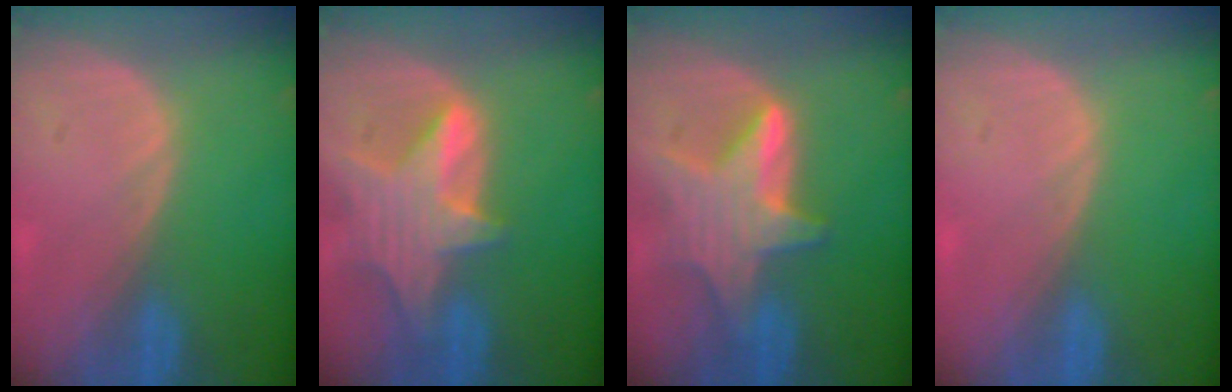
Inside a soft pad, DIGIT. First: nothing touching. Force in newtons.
{"total": 8.5, "press": 7.5, "slide": 3.9}
{"total": 7.8, "press": 7.8, "slide": 0.7}
{"total": 0.0}